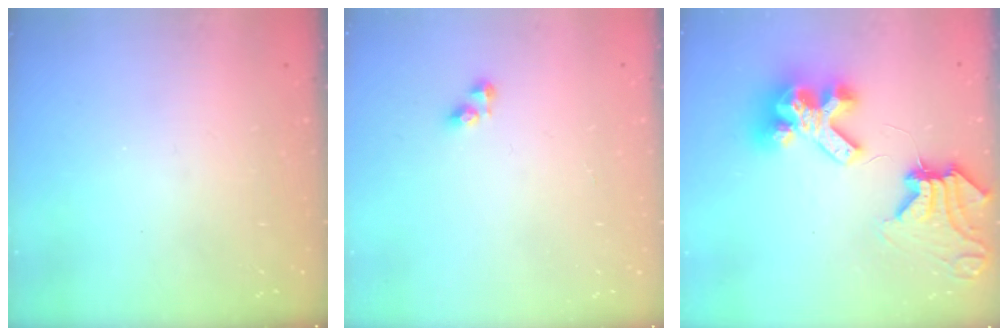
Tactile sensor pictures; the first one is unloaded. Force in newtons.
{"total": 3.4, "press": 3.4, "slide": 0.4}
{"total": 15.2, "press": 15.1, "slide": 2.0}